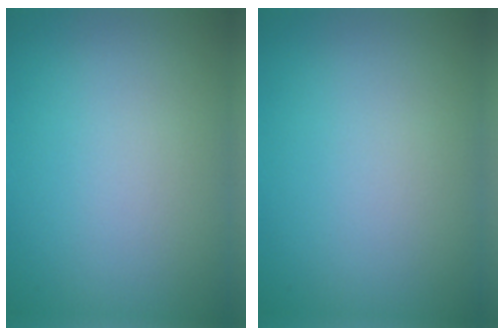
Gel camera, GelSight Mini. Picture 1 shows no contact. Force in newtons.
{"total": 0.0}